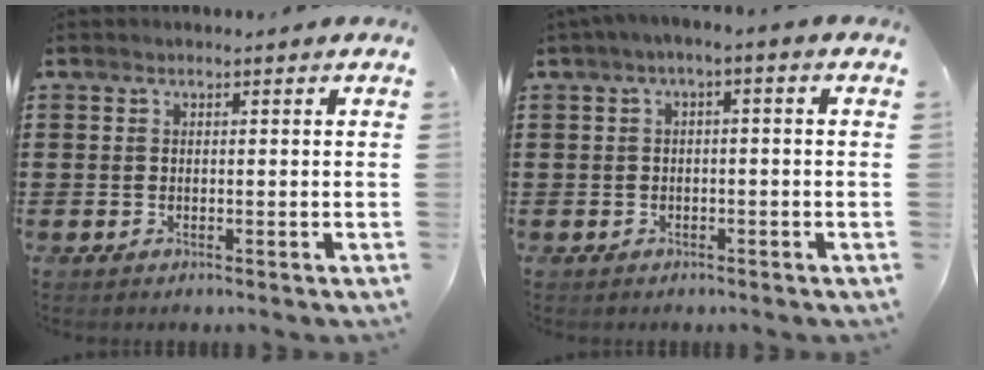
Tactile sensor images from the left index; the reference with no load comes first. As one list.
[{"total": 2.0, "force": [-1.4, 0.2, 1.4], "torque": [-0.021, 0.002, -0.029]}]